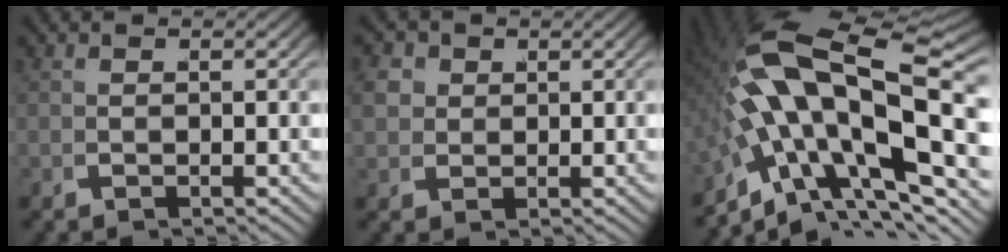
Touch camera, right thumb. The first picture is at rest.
{"total": 5.1, "force": [1.2, 4.3, 2.5], "torque": [-0.058, -0.010, 0.028]}
{"total": 16.0, "force": [0.4, 8.7, 13.5], "torque": [-0.253, -0.019, 0.014]}